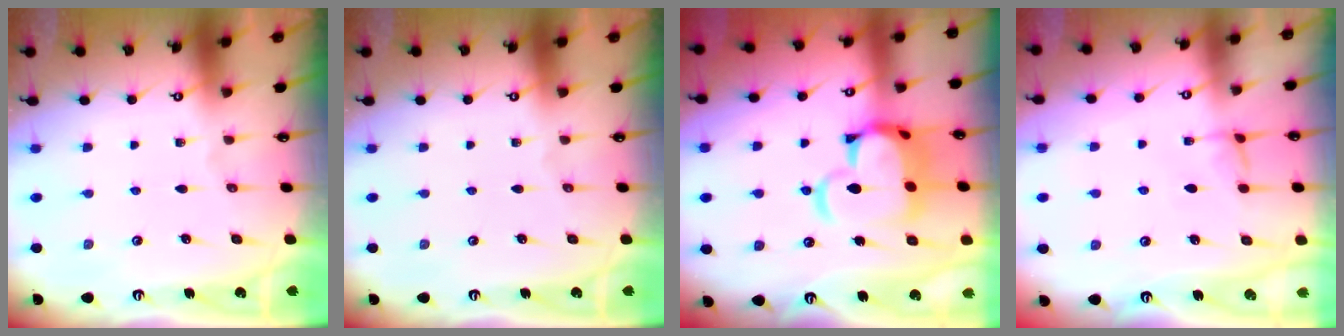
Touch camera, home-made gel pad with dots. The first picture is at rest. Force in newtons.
{"total": 0.0}
{"total": 8.9, "press": 8.7, "slide": 1.6}
{"total": 1.4, "press": 1.3, "slide": 0.4}